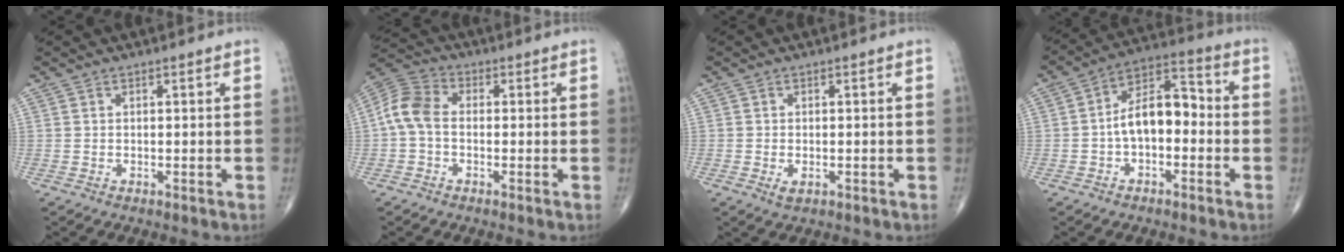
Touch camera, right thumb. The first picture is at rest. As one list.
[{"total": 7.5, "force": [-0.6, 5.2, 5.4], "torque": [-0.106, 0.023, -0.026]}, {"total": 1.8, "force": [-0.5, 1.0, 1.4], "torque": [-0.023, -0.001, -0.006]}, {"total": 10.6, "force": [-1.5, 6.1, 8.5], "torque": [-0.123, 0.044, -0.039]}]